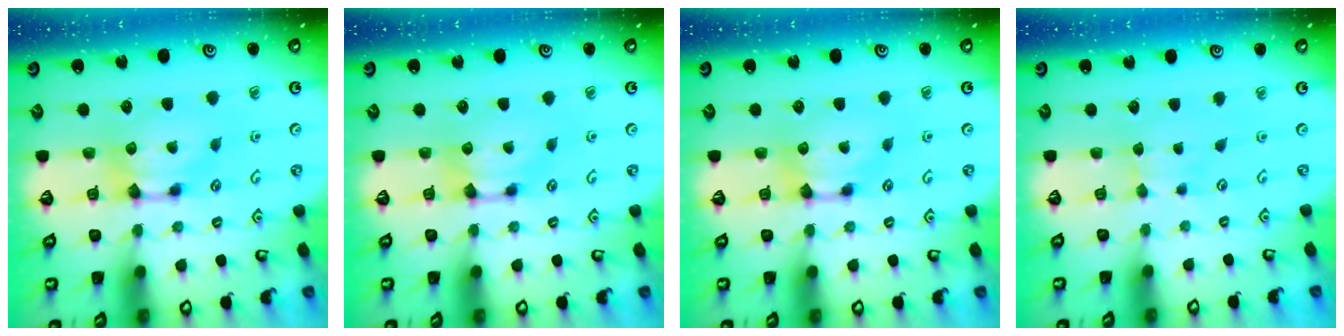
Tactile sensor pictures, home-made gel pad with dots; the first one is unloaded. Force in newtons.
{"total": 0.0}
{"total": 0.0}
{"total": 1.9, "press": 1.9, "slide": 0.4}